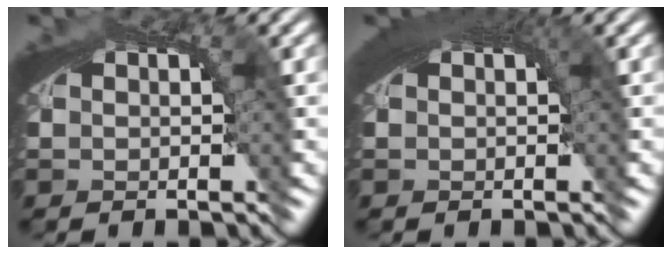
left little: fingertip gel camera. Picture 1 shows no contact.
{"total": 2.9, "force": [1.3, 0.9, 2.5], "torque": [-0.025, 0.014, 0.013]}